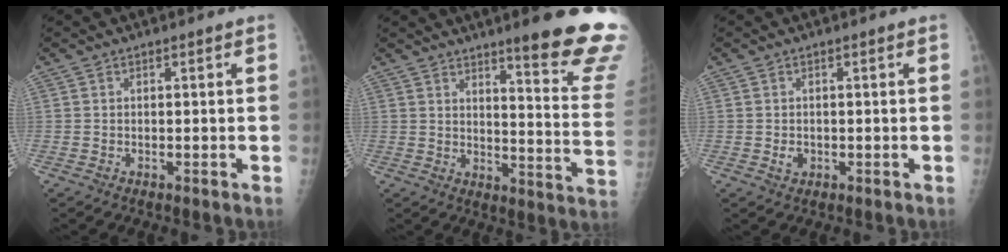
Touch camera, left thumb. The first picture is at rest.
{"total": 19.0, "force": [13.8, 1.9, 12.9], "torque": [-0.137, -0.103, 0.176]}
{"total": 1.5, "force": [-0.3, 1.2, 0.8], "torque": [-0.008, 0.001, 0.000]}